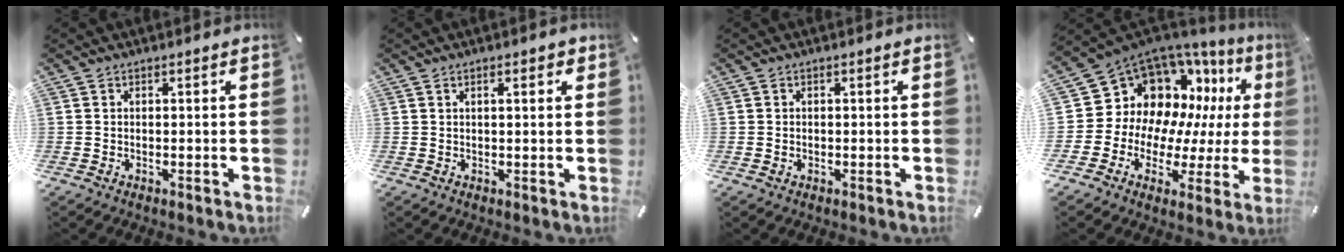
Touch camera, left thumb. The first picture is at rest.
{"total": 2.2, "force": [0.9, 0.5, 2.0], "torque": [-0.032, 0.000, 0.013]}
{"total": 0.6, "force": [-0.1, 0.6, 0.2], "torque": [-0.003, 0.004, -0.002]}
{"total": 13.2, "force": [6.4, 10.7, 4.3], "torque": [-0.073, -0.080, 0.130]}